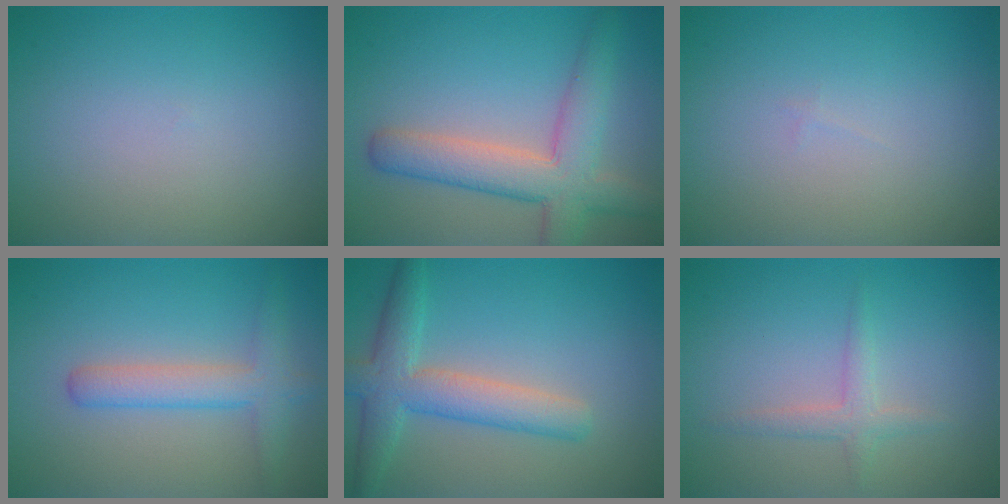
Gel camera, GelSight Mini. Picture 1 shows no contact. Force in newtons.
{"total": 6.2, "press": 6.2, "slide": 0.3}
{"total": 0.0}
{"total": 3.4, "press": 3.4, "slide": 0.1}
{"total": 5.0, "press": 5.0, "slide": 0.3}
{"total": 1.7, "press": 1.7, "slide": 0.1}